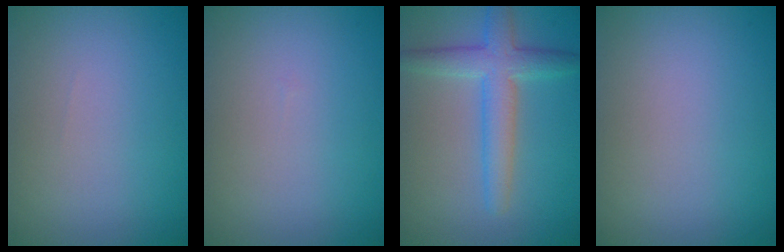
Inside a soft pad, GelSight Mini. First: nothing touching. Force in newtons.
{"total": 0.0}
{"total": 4.4, "press": 4.3, "slide": 0.2}
{"total": 0.0}